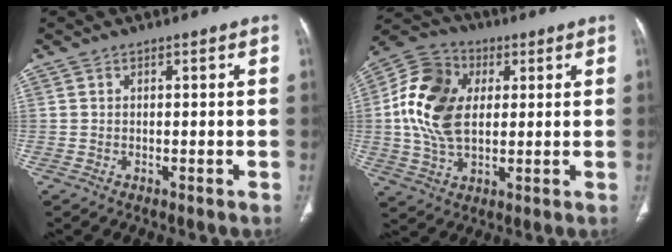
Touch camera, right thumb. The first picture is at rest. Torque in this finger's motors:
{"motor_torque": [1.50, 1.49, 1.13, 0.46, 0.17]}